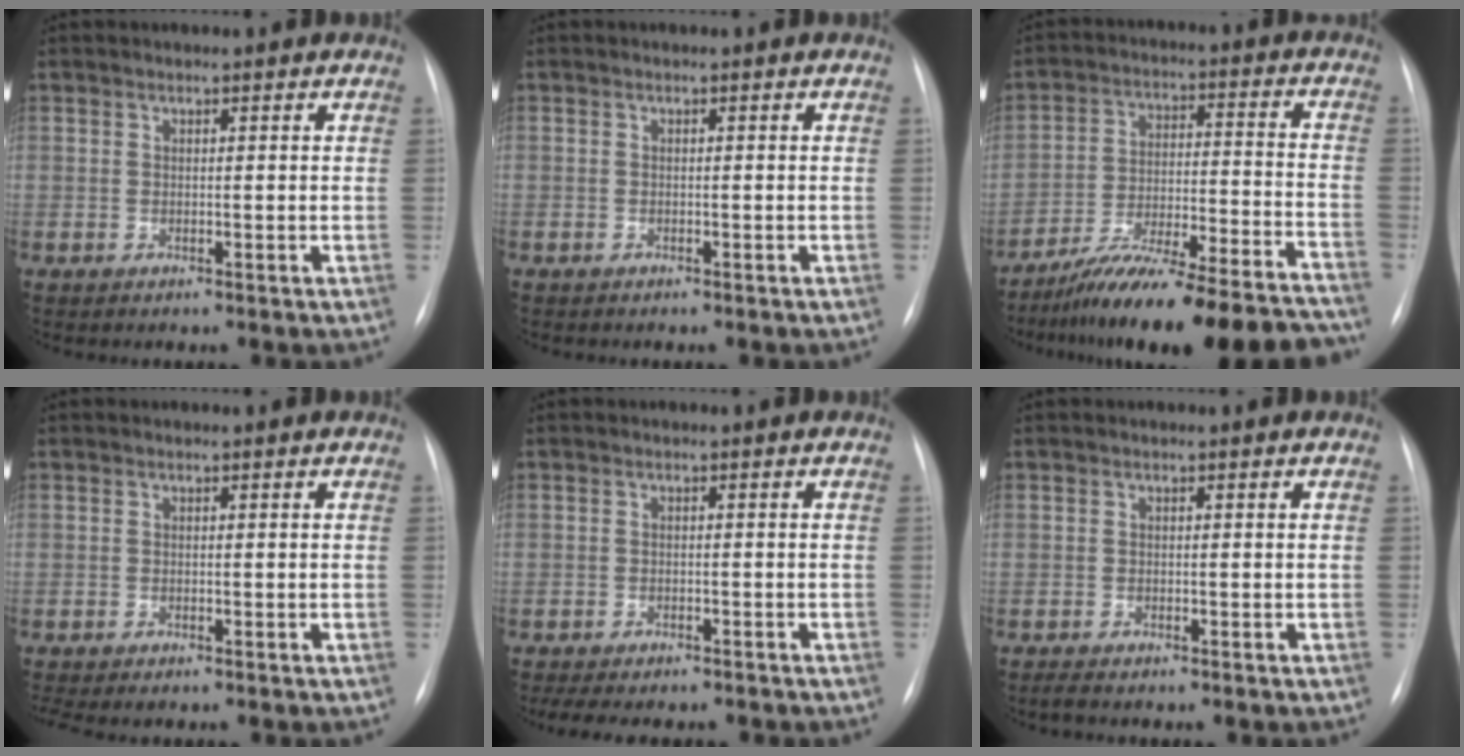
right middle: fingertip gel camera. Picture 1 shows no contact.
{"total": 0.6, "force": [-0.5, 0.3, 0.0], "torque": [-0.006, 0.003, -0.012]}
{"total": 23.8, "force": [-21.3, 1.3, 10.6], "torque": [-0.126, -0.007, -0.315]}
{"total": 2.9, "force": [-2.4, 0.6, 1.5], "torque": [-0.018, -0.007, -0.032]}
{"total": 9.5, "force": [-8.1, 3.0, 4.0], "torque": [-0.065, -0.005, -0.101]}
{"total": 1.1, "force": [-1.0, 0.1, 0.5], "torque": [-0.013, -0.004, -0.017]}